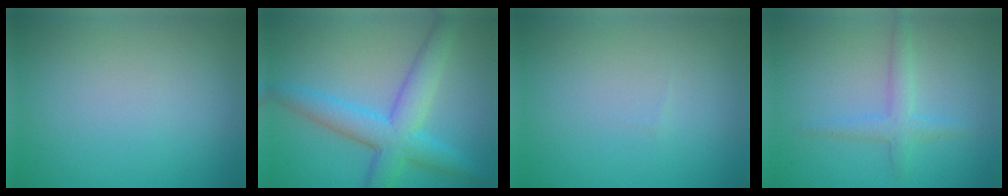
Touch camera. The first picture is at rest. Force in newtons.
{"total": 6.1, "press": 6.1, "slide": 0.1}
{"total": 0.0}
{"total": 2.2, "press": 2.2, "slide": 0.0}